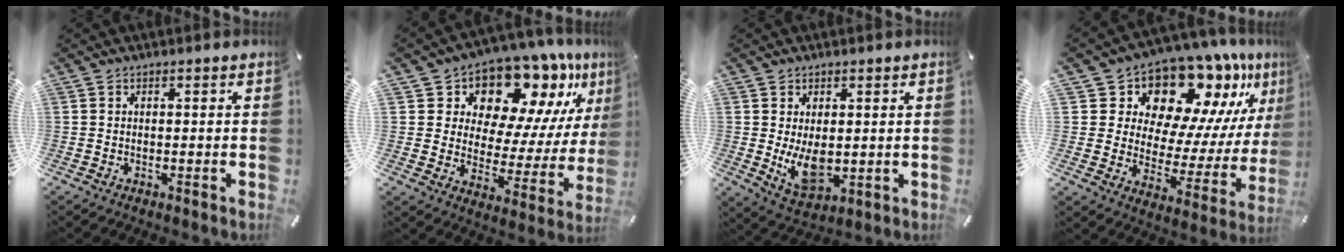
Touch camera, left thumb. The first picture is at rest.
{"total": 13.0, "force": [10.6, 6.8, 3.3], "torque": [-0.049, -0.113, 0.179]}
{"total": 8.7, "force": [0.3, 5.4, 6.8], "torque": [-0.125, -0.014, 0.008]}
{"total": 14.4, "force": [12.5, 6.3, 3.3], "torque": [-0.045, -0.136, 0.207]}